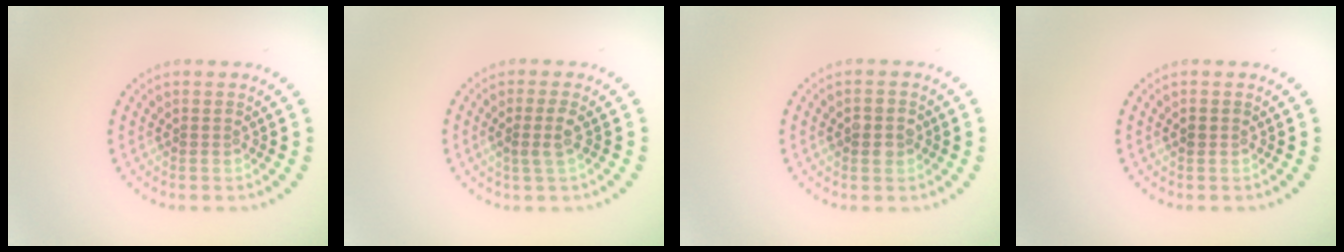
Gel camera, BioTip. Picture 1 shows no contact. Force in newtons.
{"total": 1.8, "press": 1.4, "slide": 1.0}
{"total": 1.8, "press": 1.8, "slide": 0.3}
{"total": 0.9, "press": 0.9, "slide": 0.1}